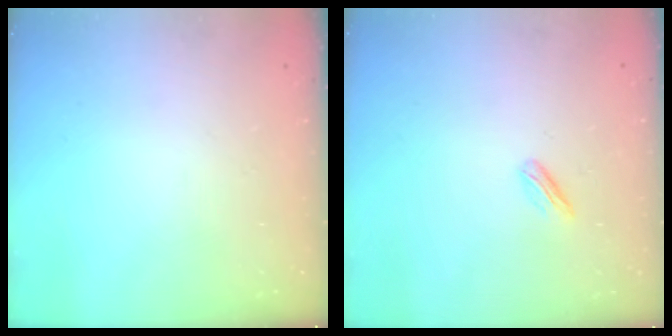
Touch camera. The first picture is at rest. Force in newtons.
{"total": 2.4, "press": 2.3, "slide": 0.7}